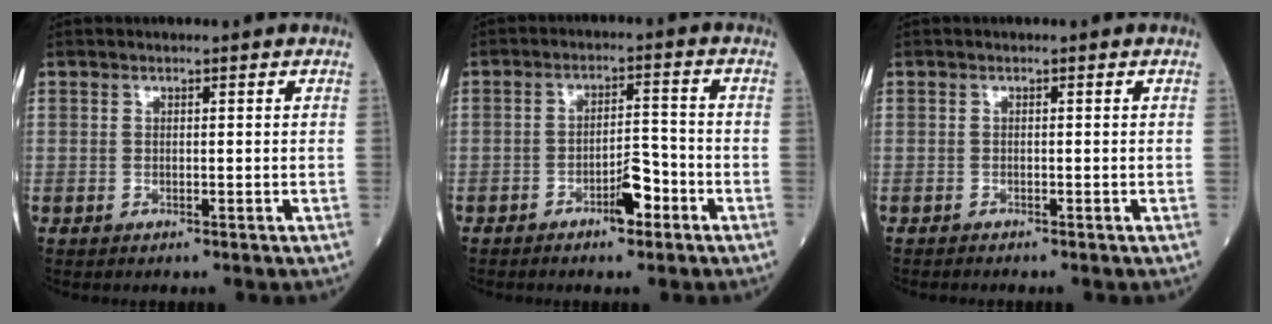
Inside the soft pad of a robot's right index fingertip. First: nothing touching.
{"total": 4.8, "force": [-2.8, 1.5, 3.6], "torque": [-0.057, 0.008, -0.047]}
{"total": 0.5, "force": [-0.5, -0.1, 0.0], "torque": [-0.004, -0.002, -0.012]}